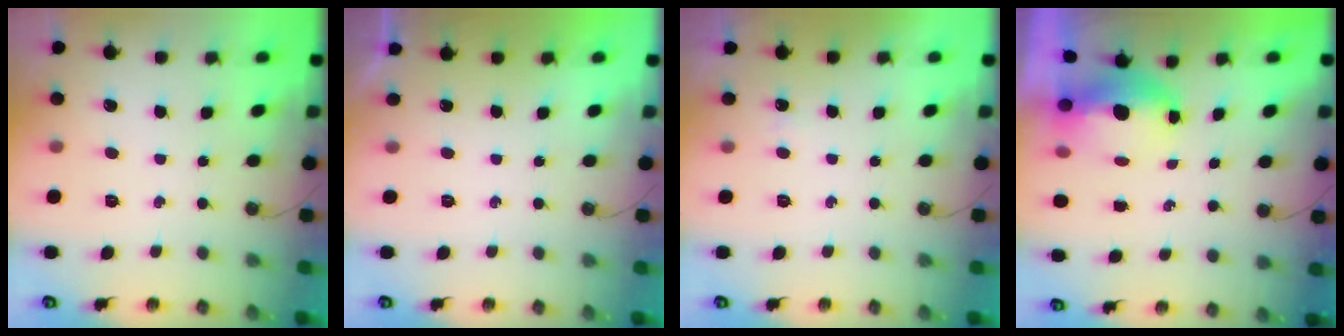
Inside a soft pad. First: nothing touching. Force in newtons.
{"total": 0.0}
{"total": 12.8, "press": 2.8, "slide": 12.5}
{"total": 6.2, "press": 6.1, "slide": 0.8}